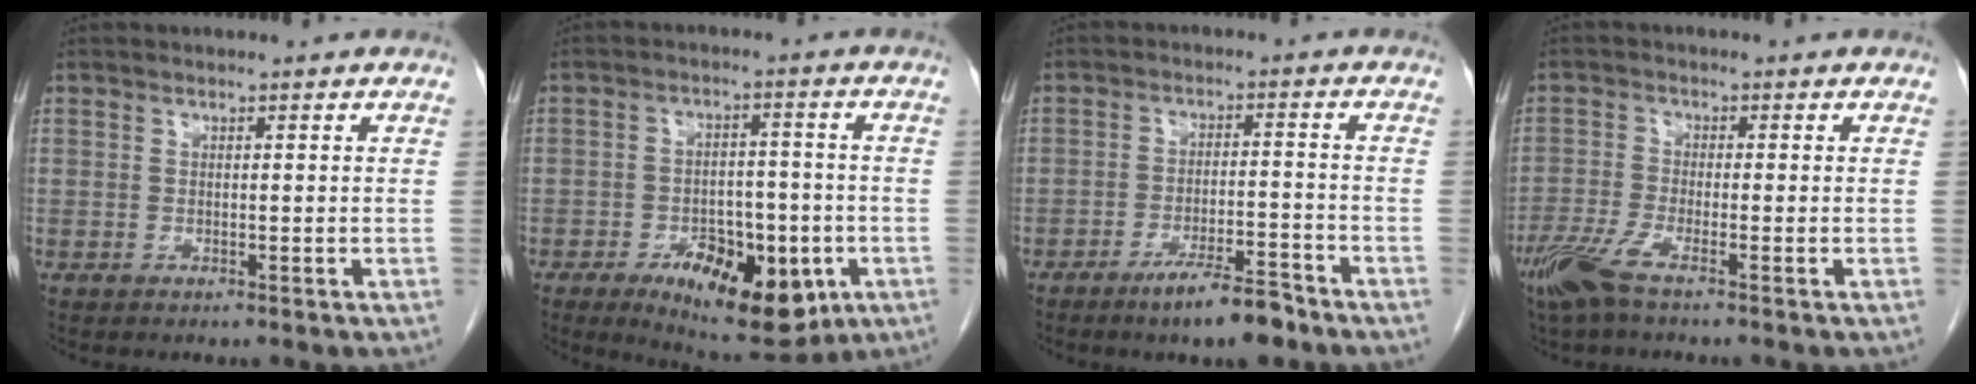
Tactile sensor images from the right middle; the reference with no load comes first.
{"total": 13.8, "force": [-5.9, 6.2, 10.9], "torque": [-0.152, -0.002, -0.078]}
{"total": 7.0, "force": [-5.2, 0.9, 4.6], "torque": [-0.077, -0.006, -0.086]}
{"total": 4.9, "force": [-3.3, 0.2, 3.6], "torque": [-0.082, -0.013, -0.073]}